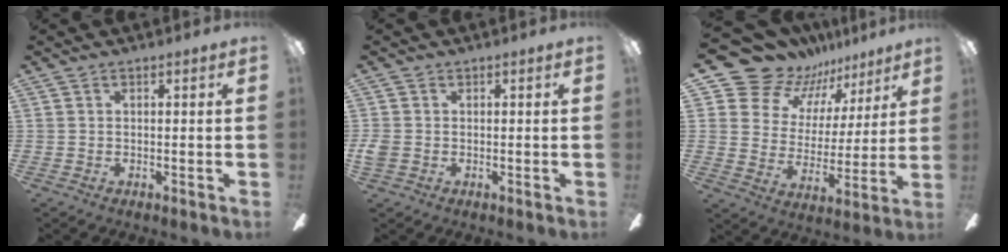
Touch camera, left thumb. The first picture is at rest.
{"total": 2.5, "force": [-0.5, 2.0, 1.4], "torque": [-0.029, 0.004, -0.009]}
{"total": 15.0, "force": [12.6, 7.8, 2.0], "torque": [-0.068, -0.107, 0.236]}